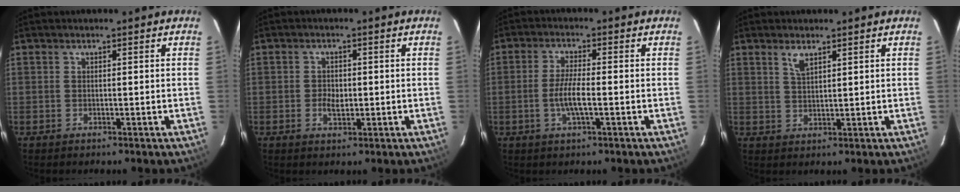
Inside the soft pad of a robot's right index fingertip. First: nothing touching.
{"total": 2.8, "force": [-0.5, 2.0, 1.9], "torque": [-0.034, -0.002, -0.007]}
{"total": 5.3, "force": [-1.3, 0.9, 5.0], "torque": [-0.097, -0.005, -0.026]}
{"total": 2.8, "force": [1.8, 0.9, 1.9], "torque": [-0.036, 0.001, 0.036]}